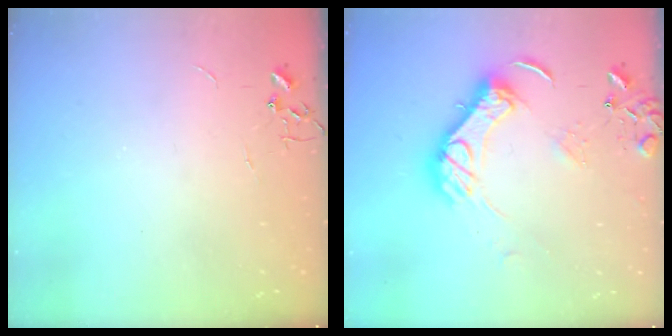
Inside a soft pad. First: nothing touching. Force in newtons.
{"total": 14.6, "press": 14.6, "slide": 1.1}